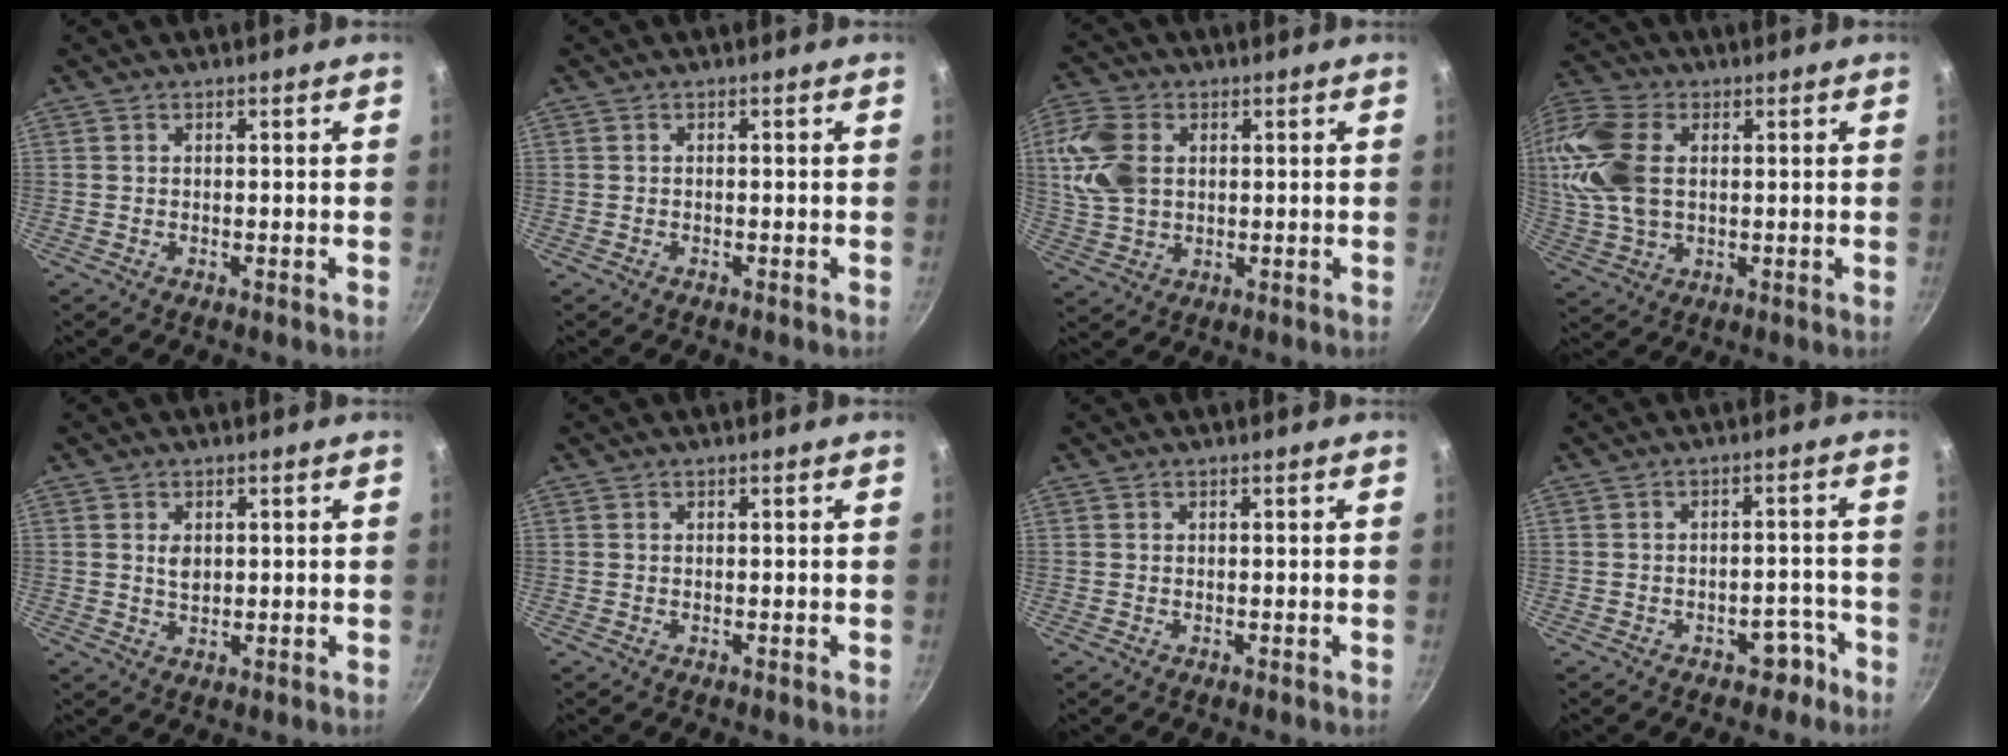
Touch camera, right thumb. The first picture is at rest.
{"total": 0.0}
{"total": 11.0, "force": [2.1, 7.5, 7.8], "torque": [-0.171, 0.005, 0.042]}
{"total": 19.6, "force": [3.7, 12.8, 14.4], "torque": [-0.365, 0.018, 0.072]}
{"total": 2.6, "force": [0.7, 1.7, 1.9], "torque": [-0.025, -0.006, 0.015]}
{"total": 0.0}
{"total": 0.0}
{"total": 4.5, "force": [-3.0, 2.9, 1.7], "torque": [-0.004, 0.041, -0.037]}